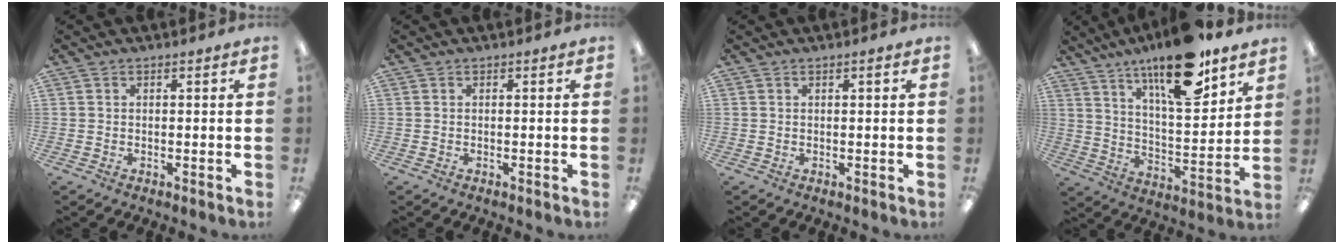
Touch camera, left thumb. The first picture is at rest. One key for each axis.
{"total": 0.0}
{"total": 0.8, "fx": 0.4, "fy": 0.1, "fz": 0.6, "tx": -0.013, "ty": 0.002, "tz": 0.007}
{"total": 18.6, "fx": 13.4, "fy": 5.6, "fz": 11.6, "tx": -0.185, "ty": -0.076, "tz": 0.219}